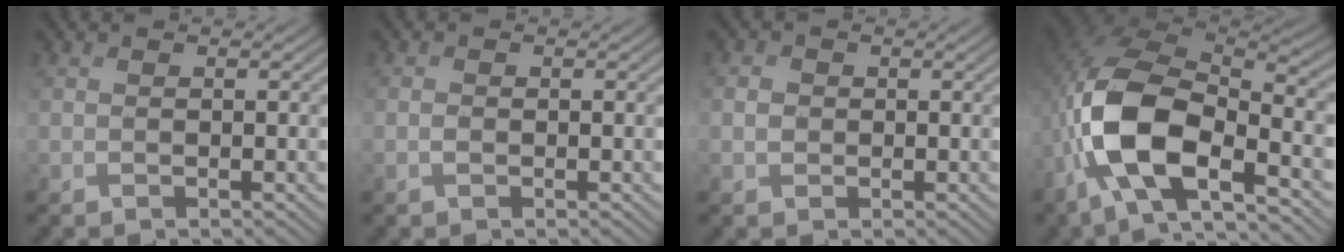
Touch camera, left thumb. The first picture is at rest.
{"total": 0.8, "force": [-0.5, 0.5, 0.4], "torque": [-0.007, 0.000, -0.012]}
{"total": 2.0, "force": [-0.4, 1.7, 0.9], "torque": [-0.023, 0.001, -0.015]}
{"total": 14.3, "force": [-5.4, 6.5, 11.5], "torque": [-0.248, -0.017, -0.116]}